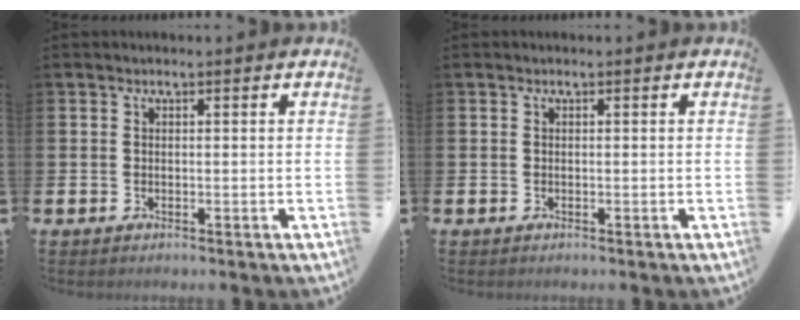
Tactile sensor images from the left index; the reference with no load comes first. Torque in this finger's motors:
{"motor_torque": [-0.05, 0.01, 0.00, 0.01]}